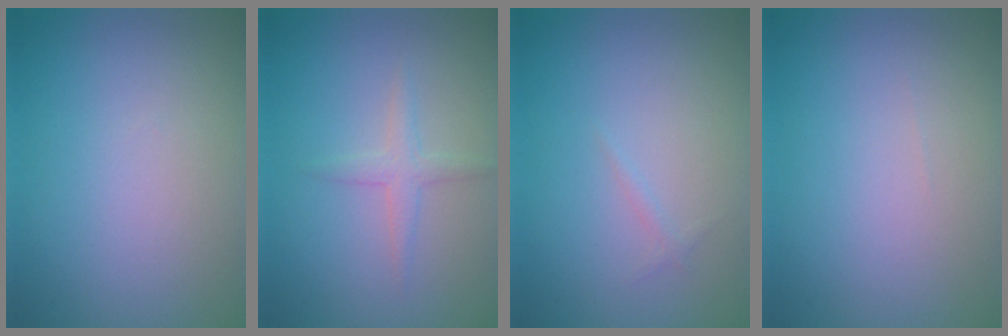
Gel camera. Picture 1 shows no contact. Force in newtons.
{"total": 1.6, "press": 1.6, "slide": 0.0}
{"total": 0.5, "press": 0.5, "slide": 0.0}
{"total": 0.0}